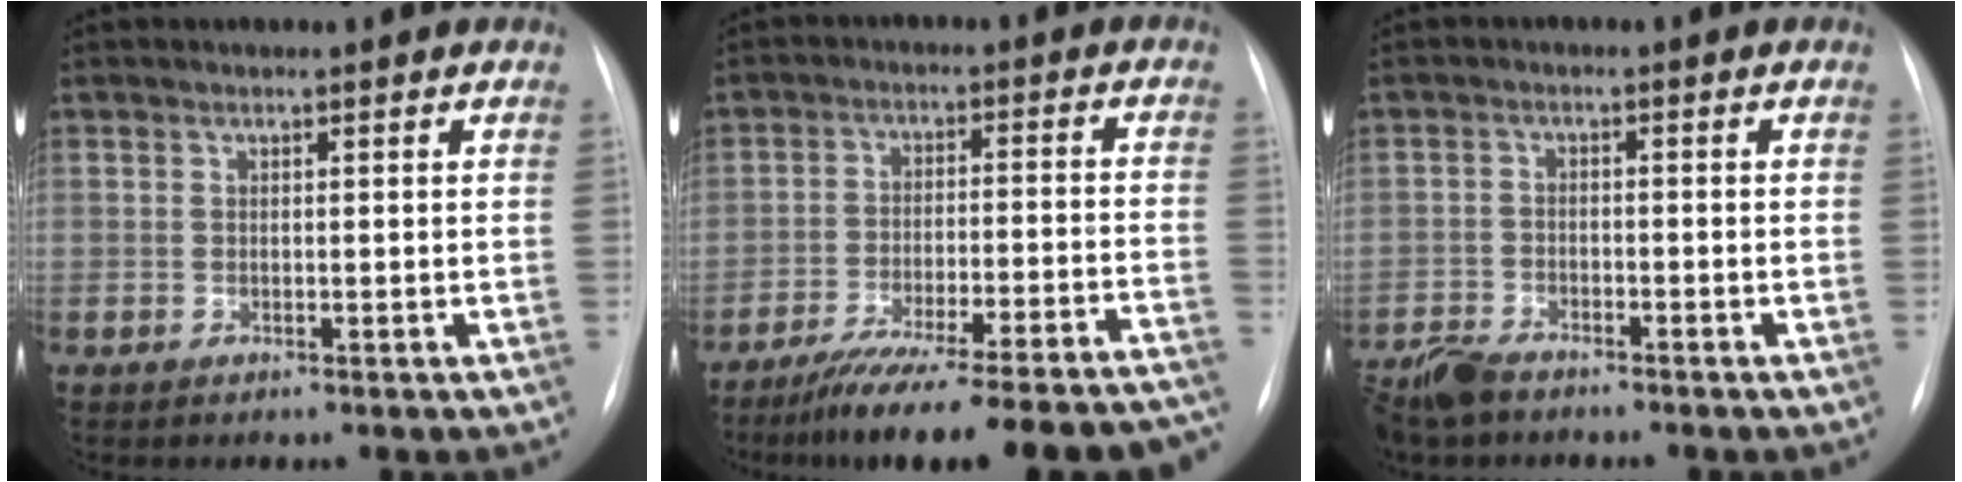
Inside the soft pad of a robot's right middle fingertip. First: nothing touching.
{"total": 23.6, "force": [-21.0, 1.9, 10.7], "torque": [-0.096, -0.003, -0.288]}
{"total": 6.0, "force": [-5.2, 2.0, 2.1], "torque": [-0.044, -0.015, -0.096]}